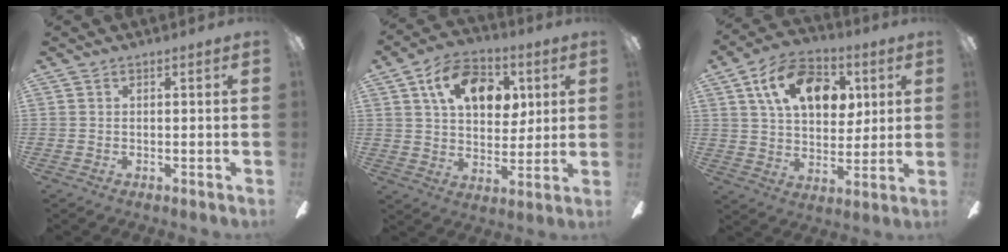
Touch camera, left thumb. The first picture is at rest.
{"total": 14.2, "force": [6.4, 9.1, 8.8], "torque": [-0.135, -0.004, 0.112]}
{"total": 15.9, "force": [7.1, 9.9, 10.2], "torque": [-0.168, 0.000, 0.128]}